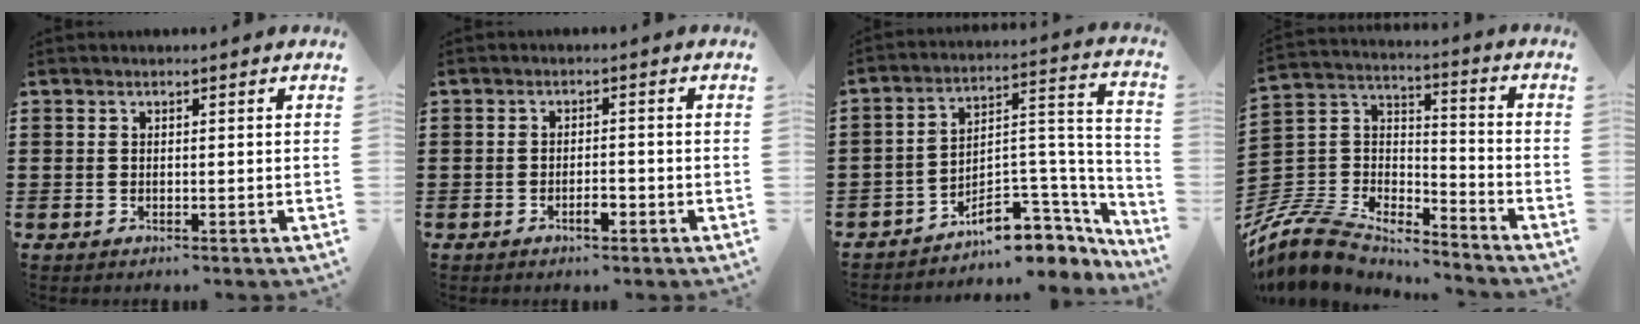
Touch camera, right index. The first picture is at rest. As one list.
[{"total": 2.6, "force": [-1.4, 0.9, 2.1], "torque": [-0.038, 0.002, -0.025]}, {"total": 7.4, "force": [-5.1, 3.7, 3.8], "torque": [-0.063, 0.006, -0.091]}, {"total": 9.3, "force": [-8.4, 2.9, 2.5], "torque": [-0.083, -0.001, -0.174]}]